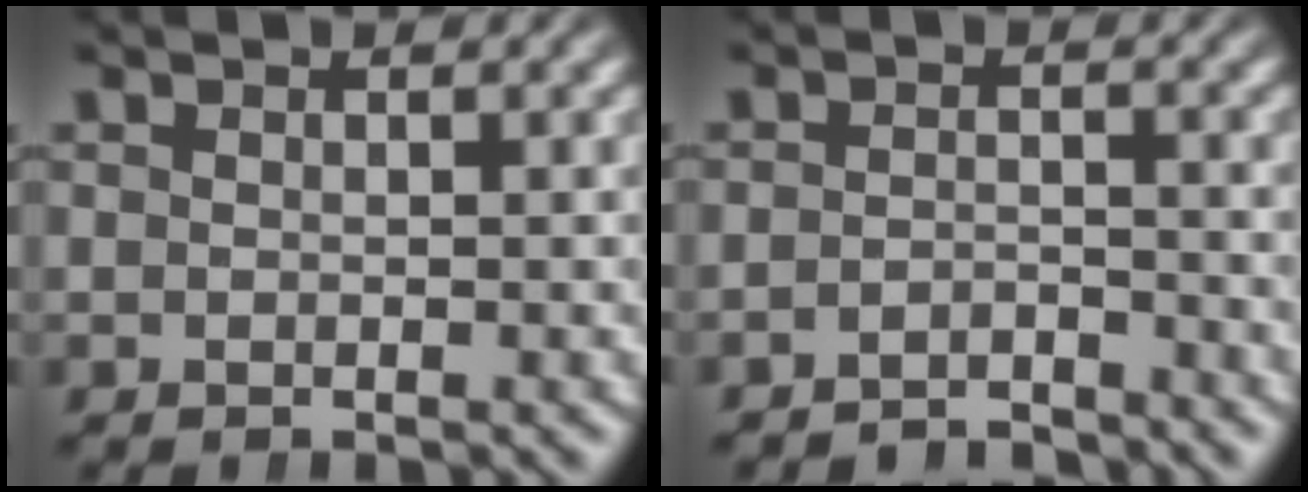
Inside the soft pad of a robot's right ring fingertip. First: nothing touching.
{"total": 3.6, "force": [-3.5, 0.6, 0.3], "torque": [-0.007, -0.016, -0.055]}